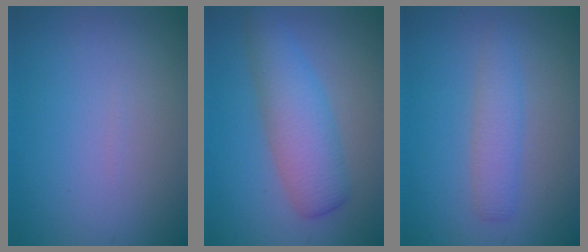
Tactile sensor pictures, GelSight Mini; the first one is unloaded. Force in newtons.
{"total": 5.0, "press": 5.0, "slide": 0.1}
{"total": 2.4, "press": 2.4, "slide": 0.1}